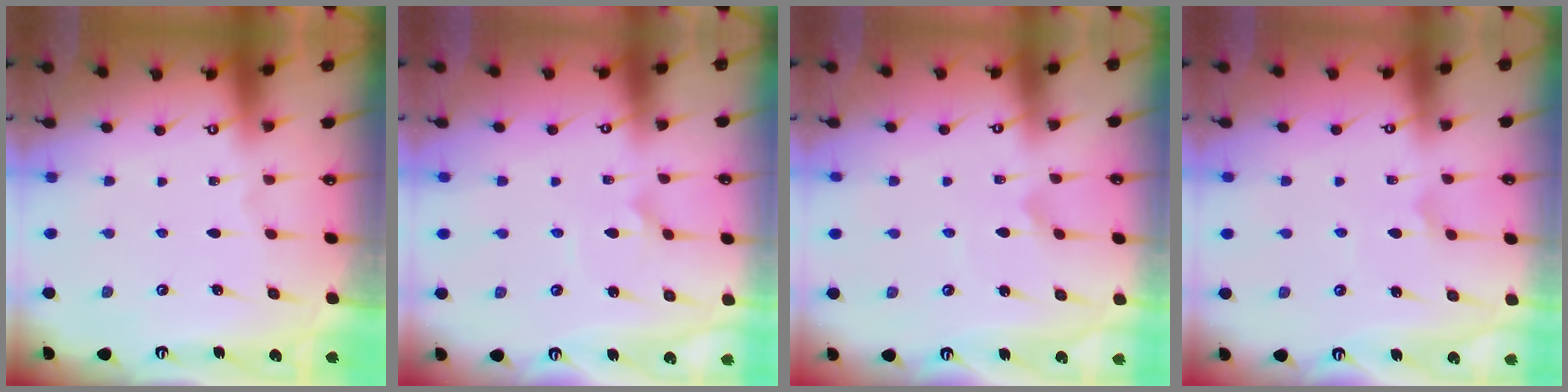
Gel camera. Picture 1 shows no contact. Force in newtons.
{"total": 2.4, "press": 2.4, "slide": 0.1}
{"total": 2.6, "press": 2.6, "slide": 0.3}
{"total": 2.3, "press": 2.3, "slide": 0.2}